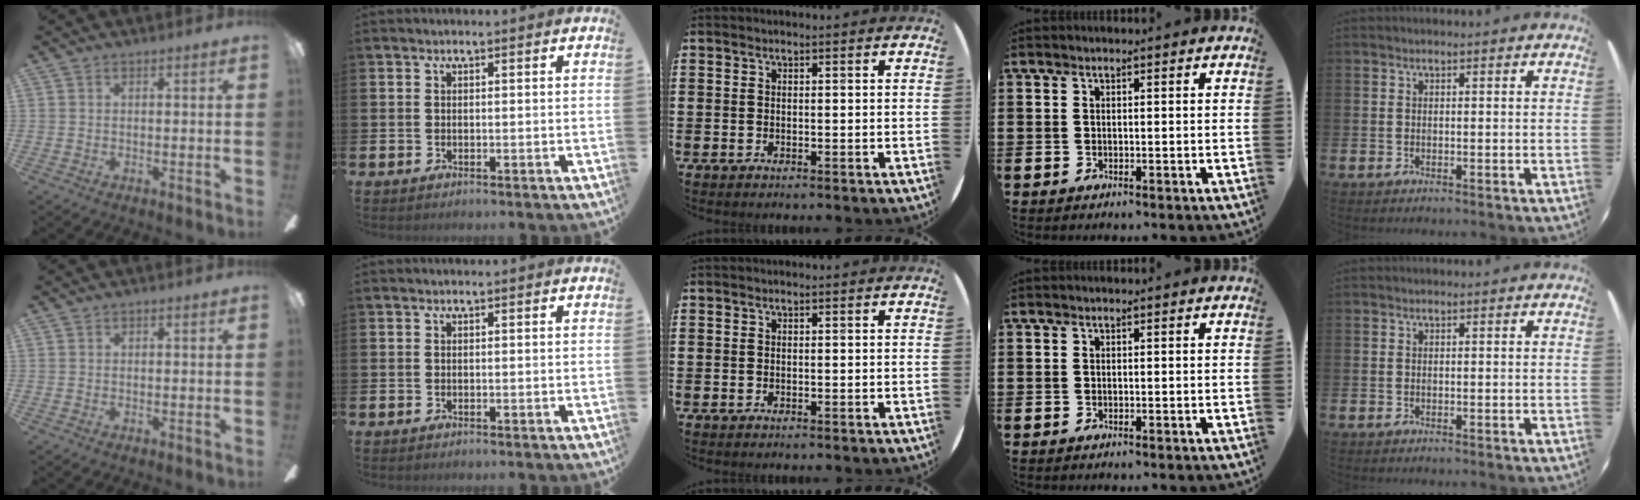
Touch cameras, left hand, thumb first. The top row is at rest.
{}